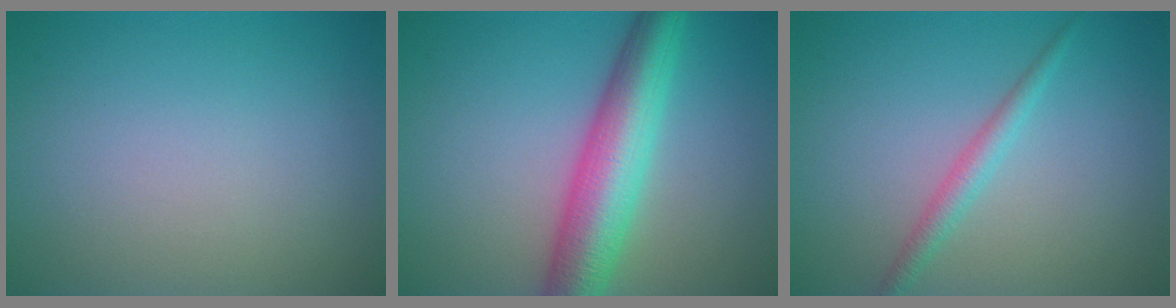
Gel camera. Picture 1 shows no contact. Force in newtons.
{"total": 7.5, "press": 7.5, "slide": 0.1}
{"total": 1.8, "press": 1.8, "slide": 0.1}